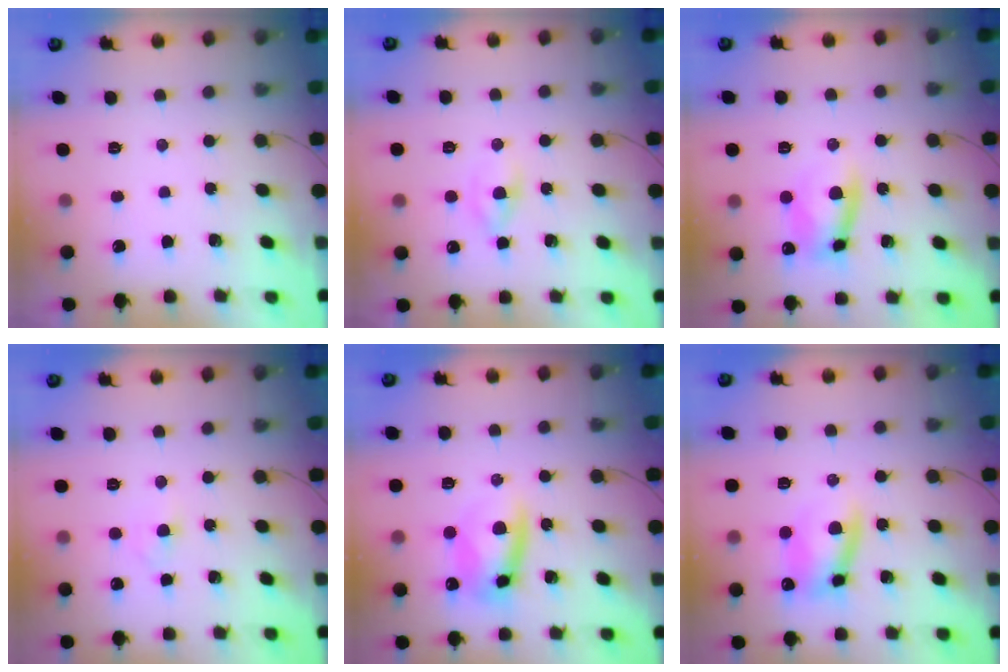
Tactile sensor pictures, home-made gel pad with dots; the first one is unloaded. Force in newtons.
{"total": 1.8, "press": 1.5, "slide": 1.0}
{"total": 7.8, "press": 7.8, "slide": 0.4}
{"total": 2.5, "press": 2.3, "slide": 0.9}
{"total": 10.4, "press": 10.2, "slide": 1.9}
{"total": 9.6, "press": 9.4, "slide": 1.8}